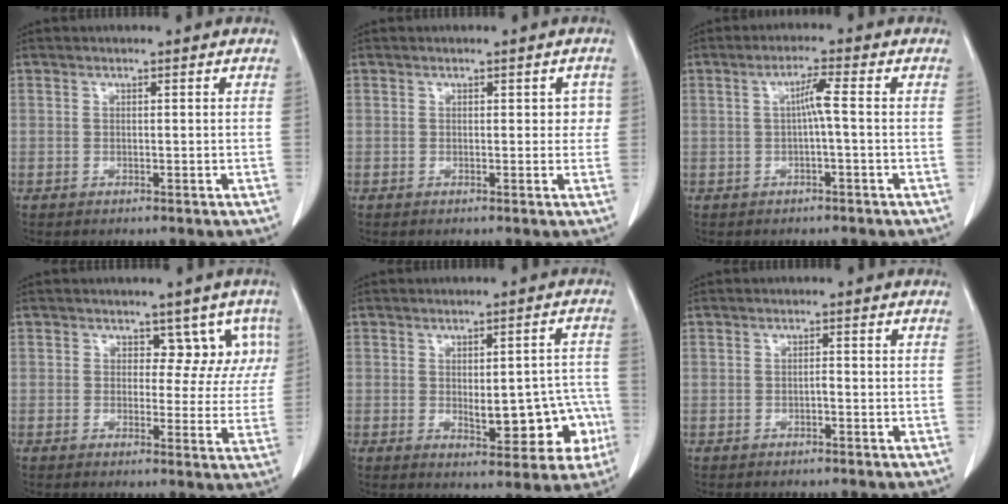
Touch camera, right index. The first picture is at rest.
{"total": 2.0, "force": [0.4, 1.5, 1.4], "torque": [-0.004, 0.014, 0.003]}
{"total": 3.0, "force": [-0.1, -0.1, 3.0], "torque": [-0.055, 0.009, 0.001]}
{"total": 5.7, "force": [3.0, 4.0, 2.7], "torque": [0.000, 0.003, 0.022]}
{"total": 10.3, "force": [-2.1, 4.6, 8.9], "torque": [-0.096, 0.021, -0.014]}
{"total": 0.6, "force": [-0.3, 0.1, 0.5], "torque": [-0.008, 0.002, -0.006]}